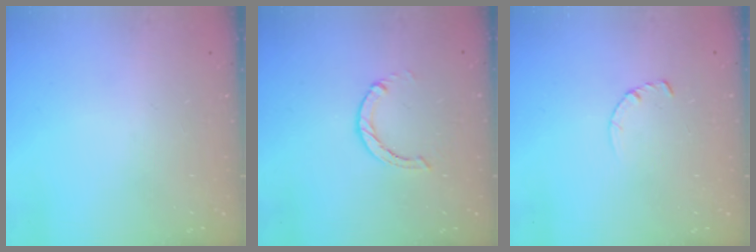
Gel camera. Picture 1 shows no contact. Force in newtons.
{"total": 0.6, "press": 0.6, "slide": 0.2}
{"total": 2.8, "press": 2.8, "slide": 0.4}